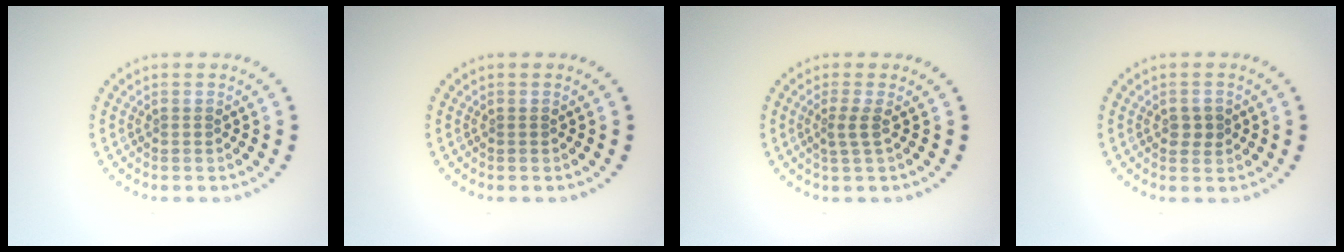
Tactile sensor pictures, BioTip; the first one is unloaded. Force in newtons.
{"total": 0.0}
{"total": 1.7, "press": 1.1, "slide": 1.2}
{"total": 1.5, "press": 1.5, "slide": 0.1}